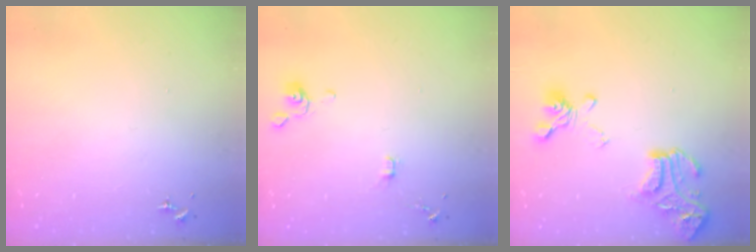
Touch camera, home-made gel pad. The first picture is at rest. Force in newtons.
{"total": 5.8, "press": 5.7, "slide": 0.8}
{"total": 17.9, "press": 17.8, "slide": 1.8}